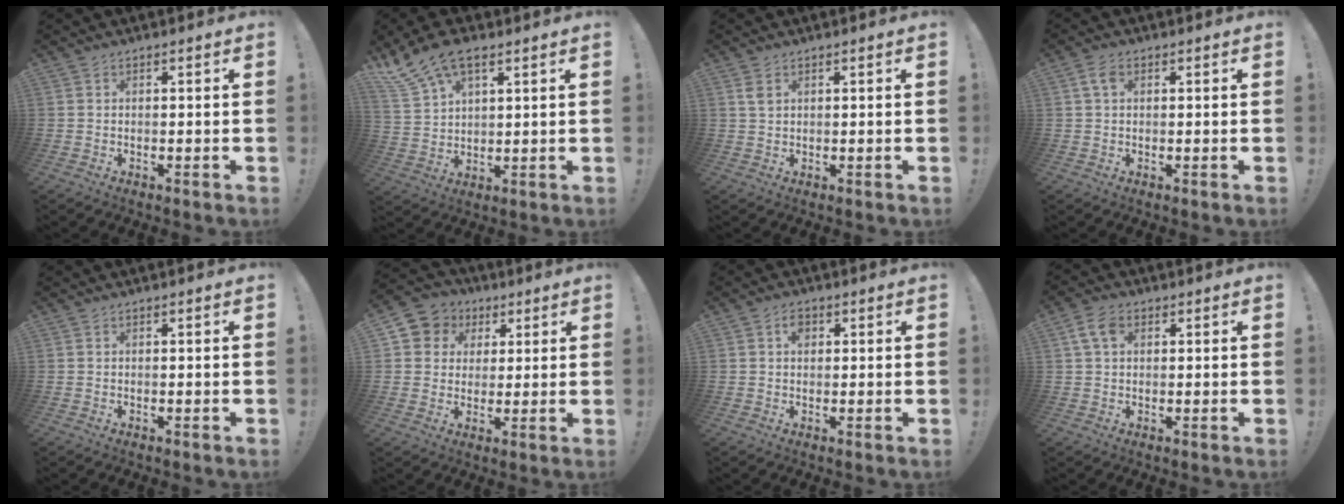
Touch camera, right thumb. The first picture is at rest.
{"total": 10.7, "force": [7.1, 5.0, 6.2], "torque": [-0.117, -0.029, 0.138]}
{"total": 2.6, "force": [1.4, 1.4, 1.7], "torque": [-0.021, -0.005, 0.022]}
{"total": 3.6, "force": [1.3, 2.1, 2.6], "torque": [-0.050, 0.006, 0.023]}
{"total": 0.0}
{"total": 8.1, "force": [2.5, 7.5, 1.9], "torque": [-0.029, -0.009, 0.053]}
{"total": 2.9, "force": [0.9, 2.1, 1.8], "torque": [-0.018, -0.002, 0.011]}
{"total": 6.0, "force": [2.0, 3.9, 4.1], "torque": [-0.077, 0.008, 0.043]}